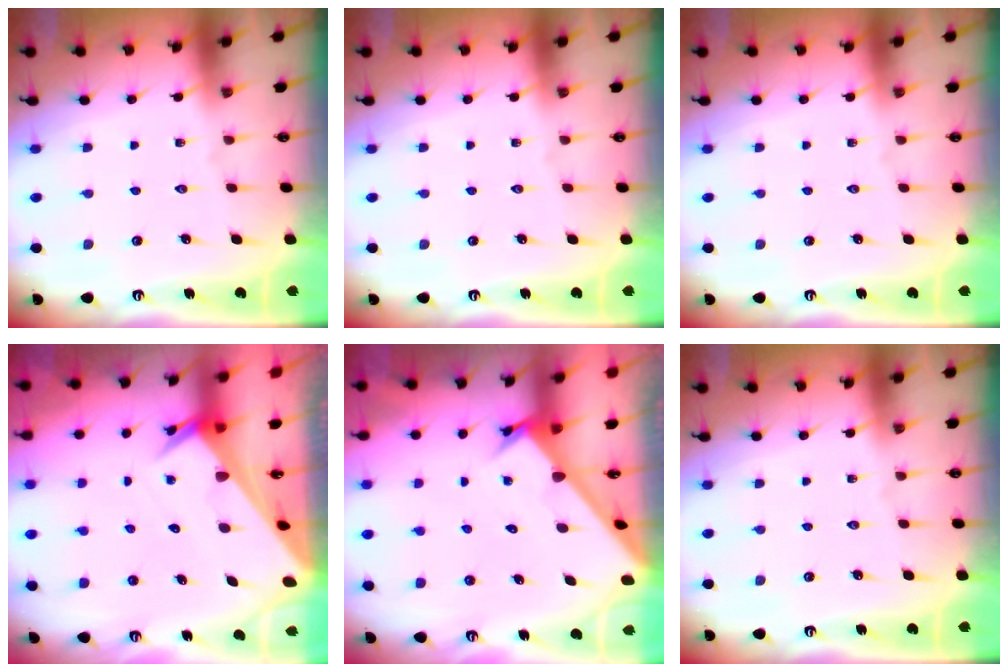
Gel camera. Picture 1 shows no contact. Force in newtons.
{"total": 0.0}
{"total": 0.0}
{"total": 3.8, "press": 3.8, "slide": 0.2}
{"total": 2.5, "press": 2.5, "slide": 0.3}
{"total": 0.0}